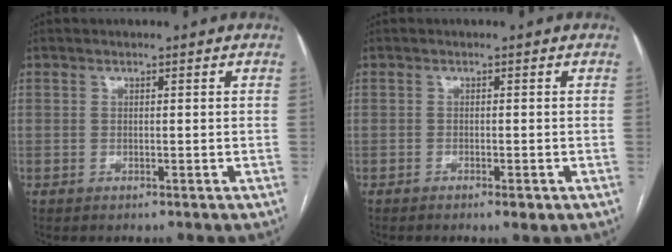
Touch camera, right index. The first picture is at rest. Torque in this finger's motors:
{"motor_torque": [0.13, -0.25, 0.03, 0.01]}